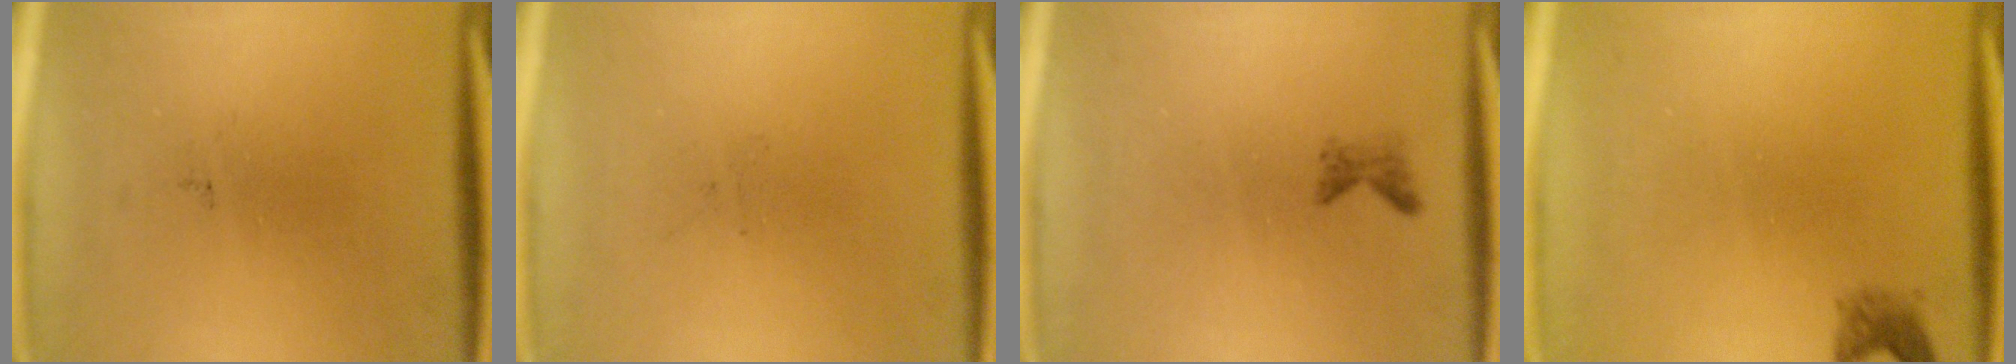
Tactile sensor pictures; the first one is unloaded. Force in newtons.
{"total": 0.0}
{"total": 0.9}
{"total": 1.5}